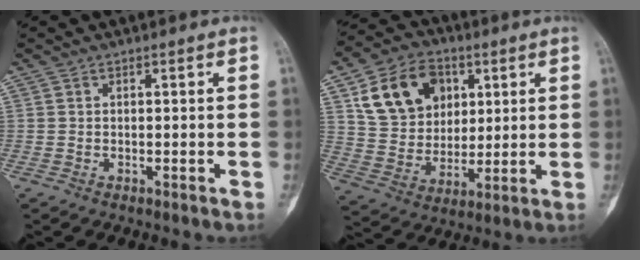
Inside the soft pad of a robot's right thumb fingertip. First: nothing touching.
{"total": 16.2, "force": [6.1, 12.2, 8.7], "torque": [-0.119, -0.008, 0.113]}